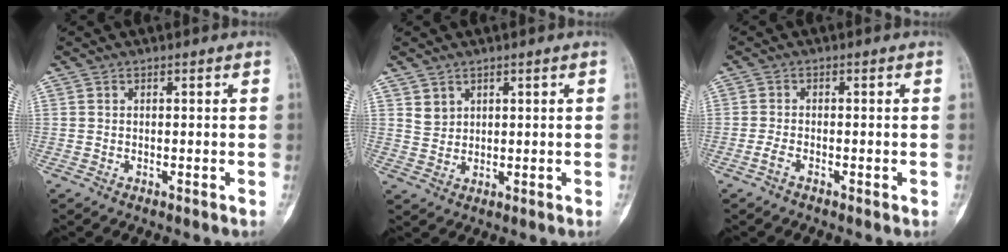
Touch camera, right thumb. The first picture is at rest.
{"total": 2.6, "force": [1.7, 1.9, 0.5], "torque": [0.007, -0.014, 0.033]}
{"total": 1.8, "force": [-1.0, 0.8, 1.3], "torque": [-0.030, 0.000, -0.024]}